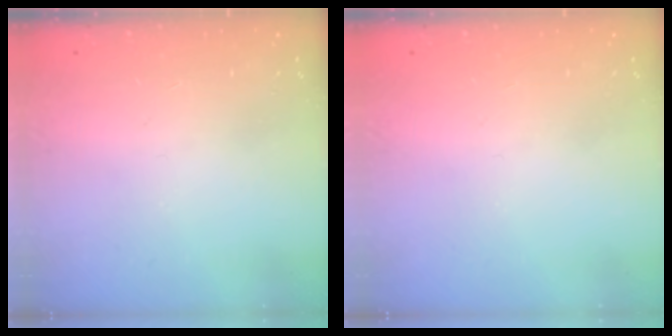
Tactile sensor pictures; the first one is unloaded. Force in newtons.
{"total": 0.0}